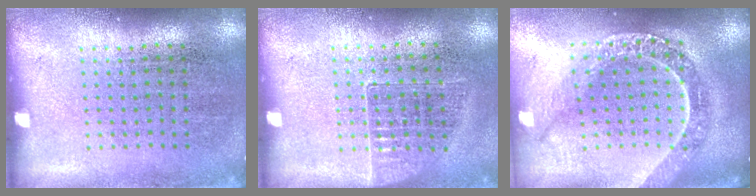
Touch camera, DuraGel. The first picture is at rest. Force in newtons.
{"total": 0.9, "press": 0.9, "slide": 0.1}
{"total": 2.5, "press": 2.0, "slide": 1.5}